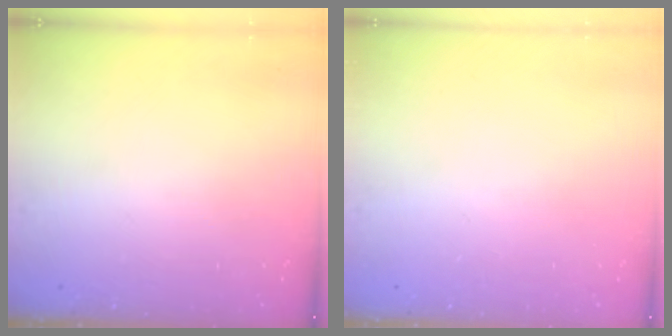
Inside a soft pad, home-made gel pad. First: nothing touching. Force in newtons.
{"total": 0.0}